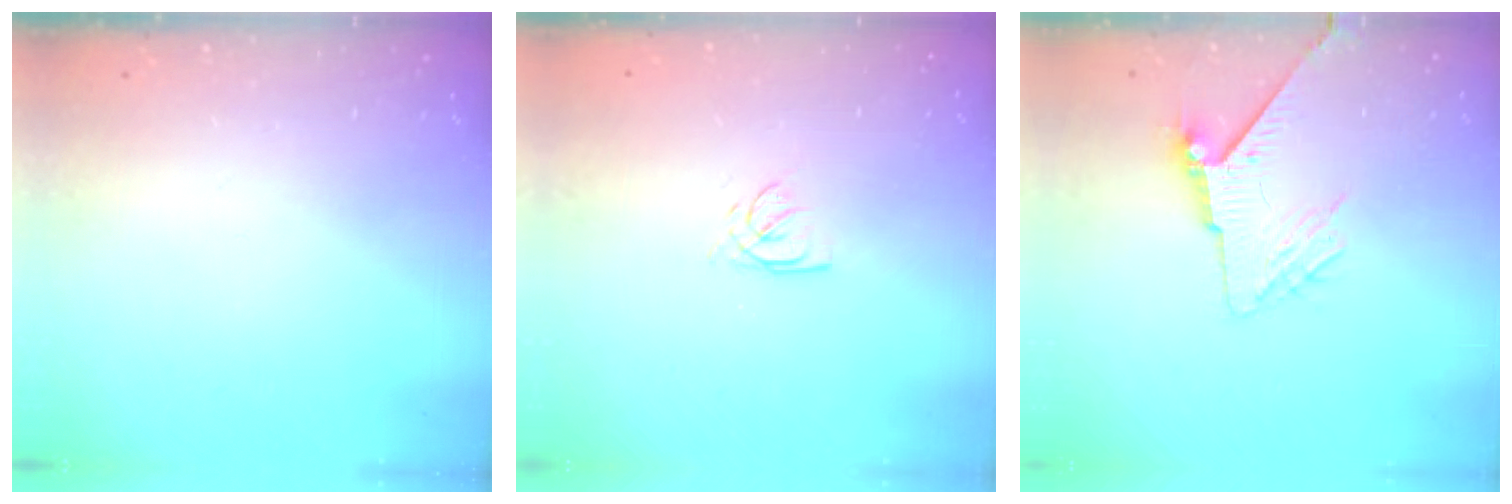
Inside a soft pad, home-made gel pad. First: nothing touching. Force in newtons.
{"total": 2.5, "press": 2.5, "slide": 0.3}
{"total": 7.3, "press": 7.2, "slide": 1.1}